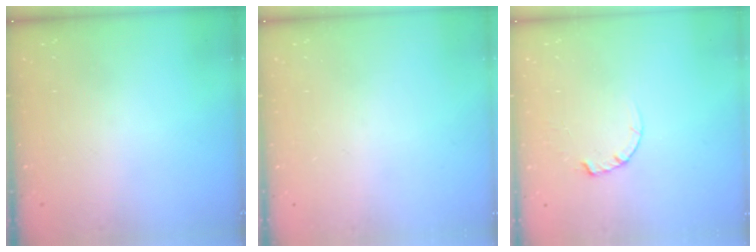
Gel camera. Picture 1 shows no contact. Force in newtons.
{"total": 0.0}
{"total": 2.4, "press": 2.4, "slide": 0.3}